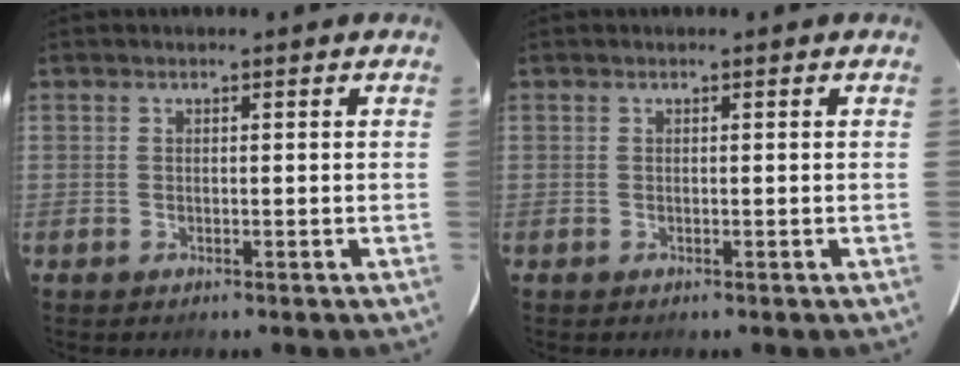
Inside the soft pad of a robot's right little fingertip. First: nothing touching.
{"total": 0.0}